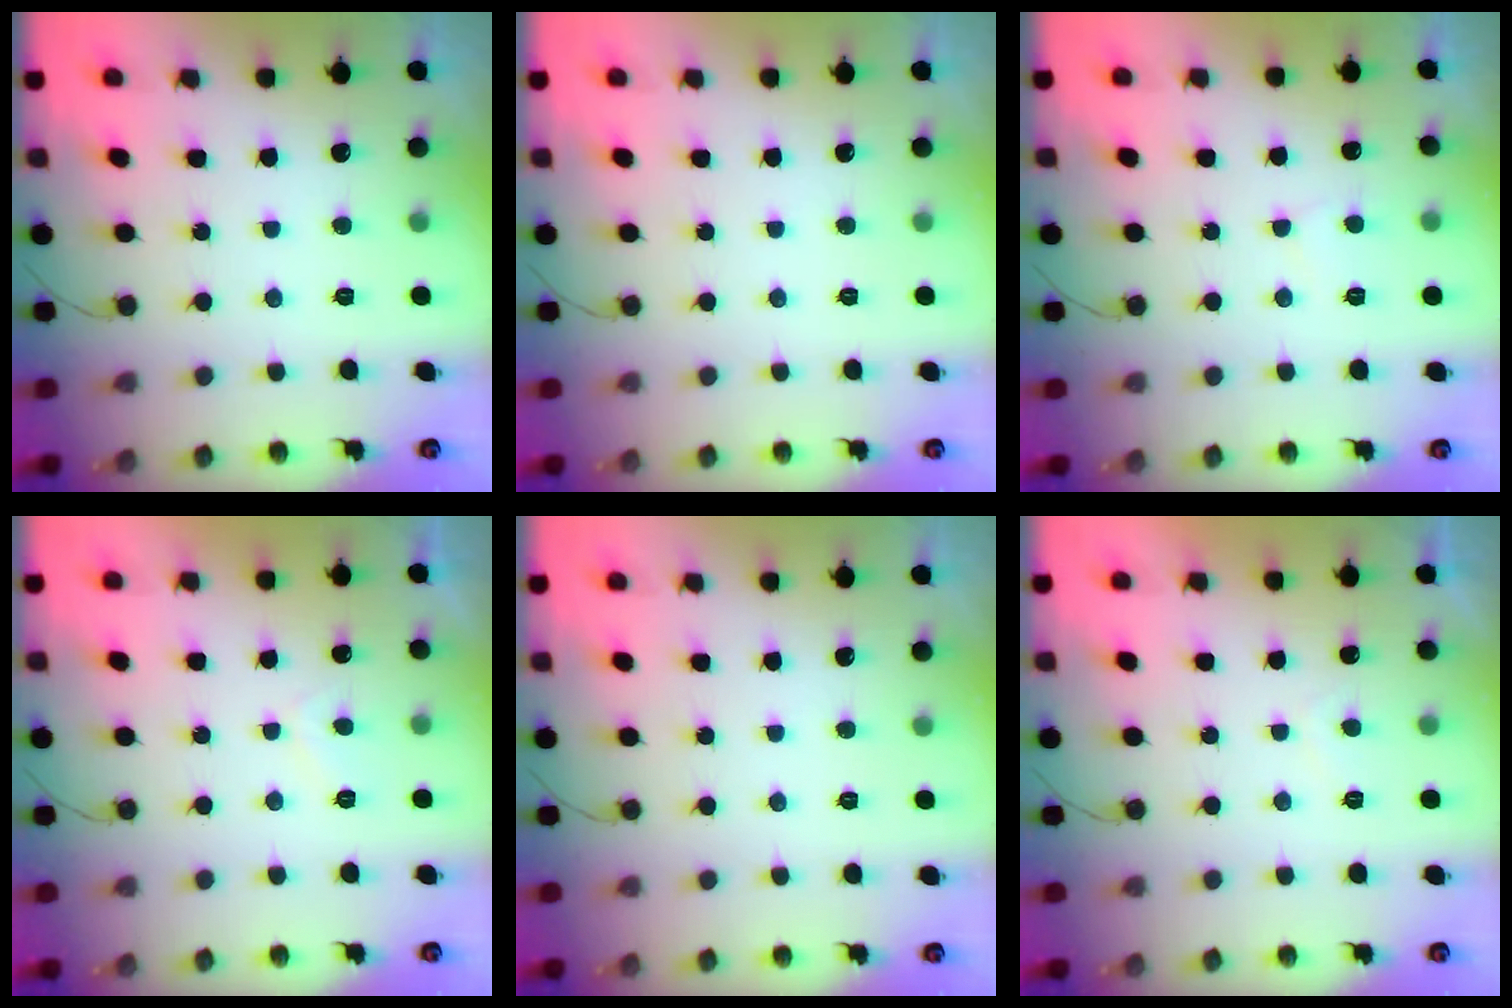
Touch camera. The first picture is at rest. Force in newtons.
{"total": 0.0}
{"total": 3.4, "press": 3.4, "slide": 0.5}
{"total": 1.7, "press": 1.5, "slide": 0.8}
{"total": 0.0}
{"total": 0.9, "press": 0.7, "slide": 0.5}